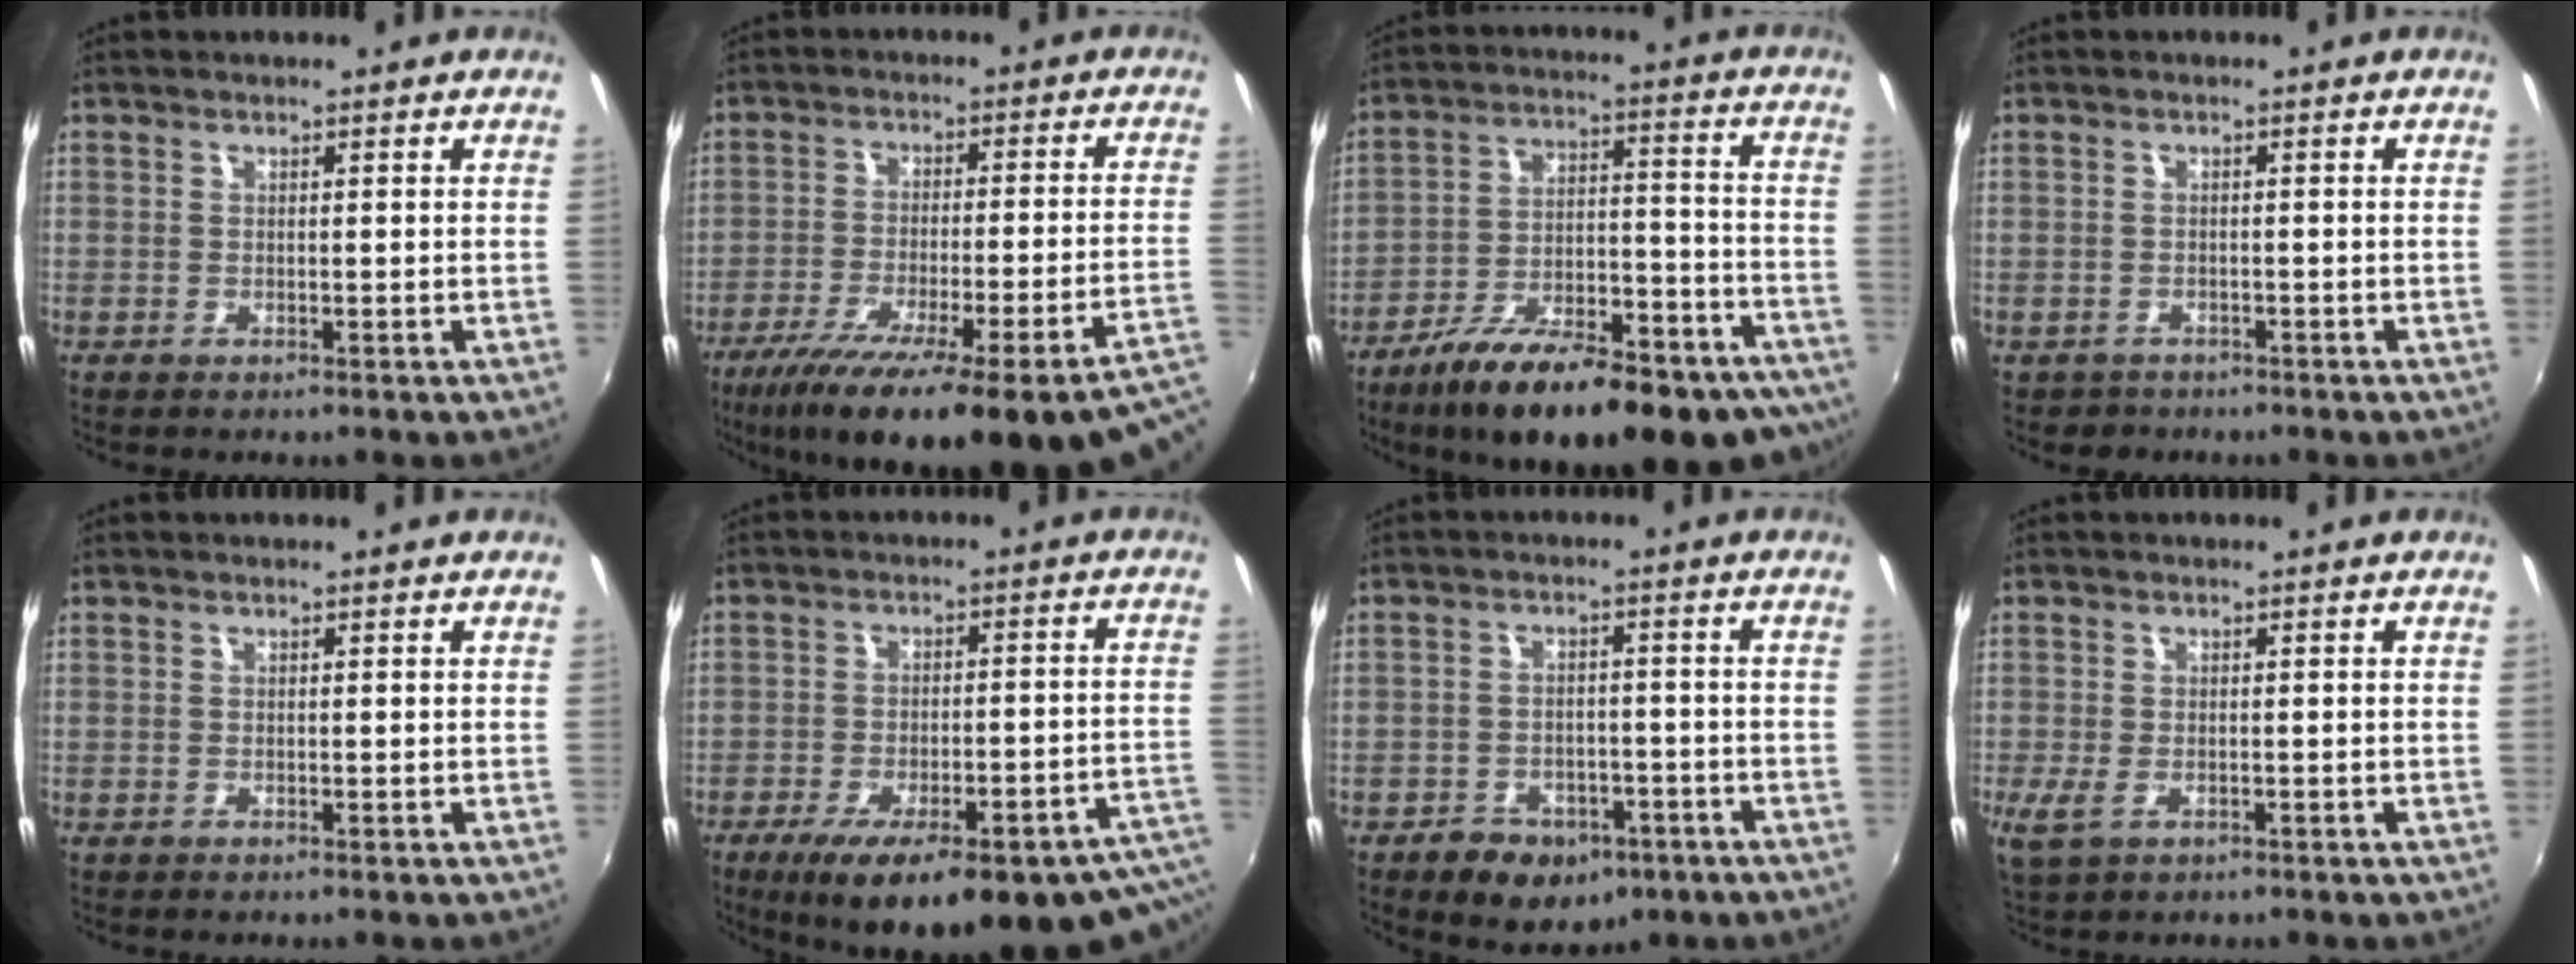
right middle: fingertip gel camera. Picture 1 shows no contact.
{"total": 26.6, "force": [-18.4, 2.9, 19.0], "torque": [-0.278, -0.066, -0.253]}
{"total": 26.7, "force": [-19.2, 8.9, 16.3], "torque": [-0.264, -0.022, -0.267]}
{"total": 2.0, "force": [-1.4, 1.5, 0.1], "torque": [-0.009, -0.002, -0.019]}
{"total": 0.0}
{"total": 25.6, "force": [-17.1, 7.4, 17.6], "torque": [-0.243, -0.036, -0.214]}
{"total": 10.9, "force": [-6.7, 6.9, 5.2], "torque": [-0.123, 0.007, -0.076]}
{"total": 3.7, "force": [-1.8, 1.7, 2.8], "torque": [-0.062, -0.012, -0.025]}